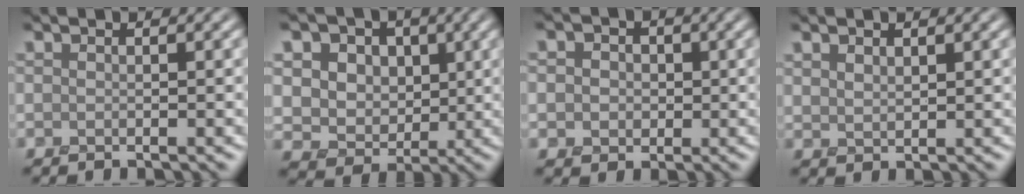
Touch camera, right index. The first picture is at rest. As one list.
[{"total": 9.9, "force": [2.5, 8.3, 4.8], "torque": [-0.086, 0.021, 0.017]}, {"total": 3.6, "force": [0.5, 3.2, 1.6], "torque": [-0.022, 0.013, -0.008]}, {"total": 1.4, "force": [1.1, 0.6, 0.7], "torque": [-0.016, -0.004, 0.028]}]